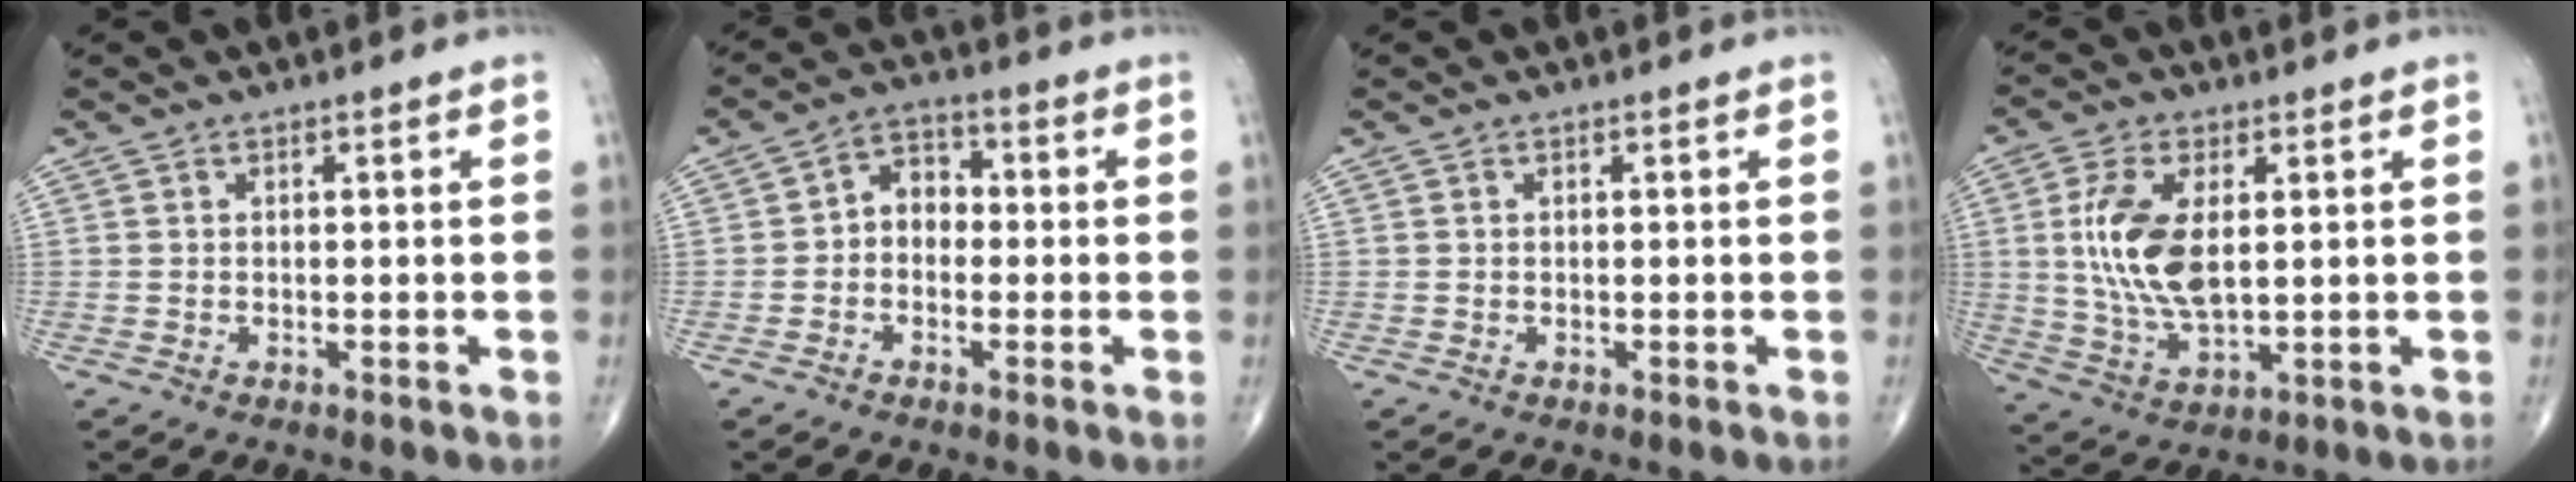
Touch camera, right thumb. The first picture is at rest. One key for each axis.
{"total": 5.4, "fx": -0.7, "fy": 4.2, "fz": 3.4, "tx": -0.031, "ty": 0.024, "tz": -0.028}
{"total": 0.0}
{"total": 12.5, "fx": 1.9, "fy": 6.1, "fz": 10.8, "tx": -0.221, "ty": -0.011, "tz": 0.043}